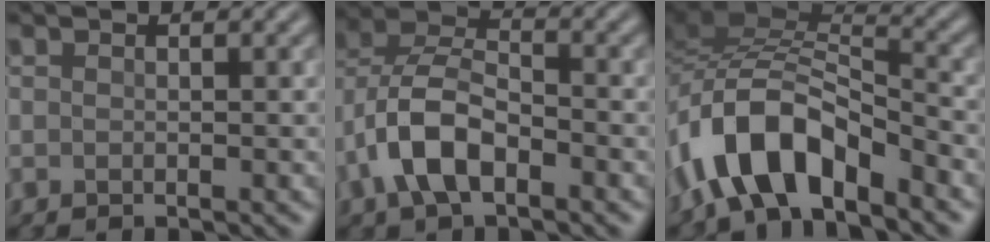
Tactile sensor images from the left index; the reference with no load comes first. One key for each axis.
{"total": 6.7, "fx": -2.8, "fy": 3.6, "fz": 5.0, "tx": -0.098, "ty": 0.010, "tz": -0.061}
{"total": 9.9, "fx": -5.9, "fy": 4.2, "fz": 6.8, "tx": -0.124, "ty": 0.012, "tz": -0.122}